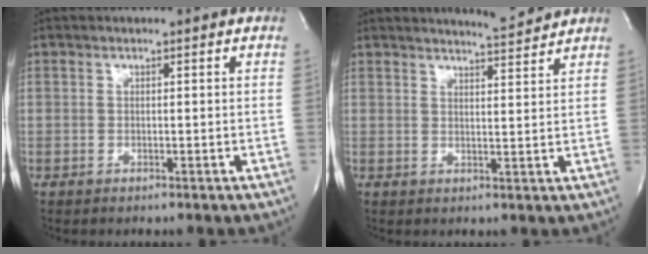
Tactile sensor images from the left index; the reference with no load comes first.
{"total": 4.5, "force": [4.4, -0.7, 0.2], "torque": [-0.013, -0.013, 0.061]}